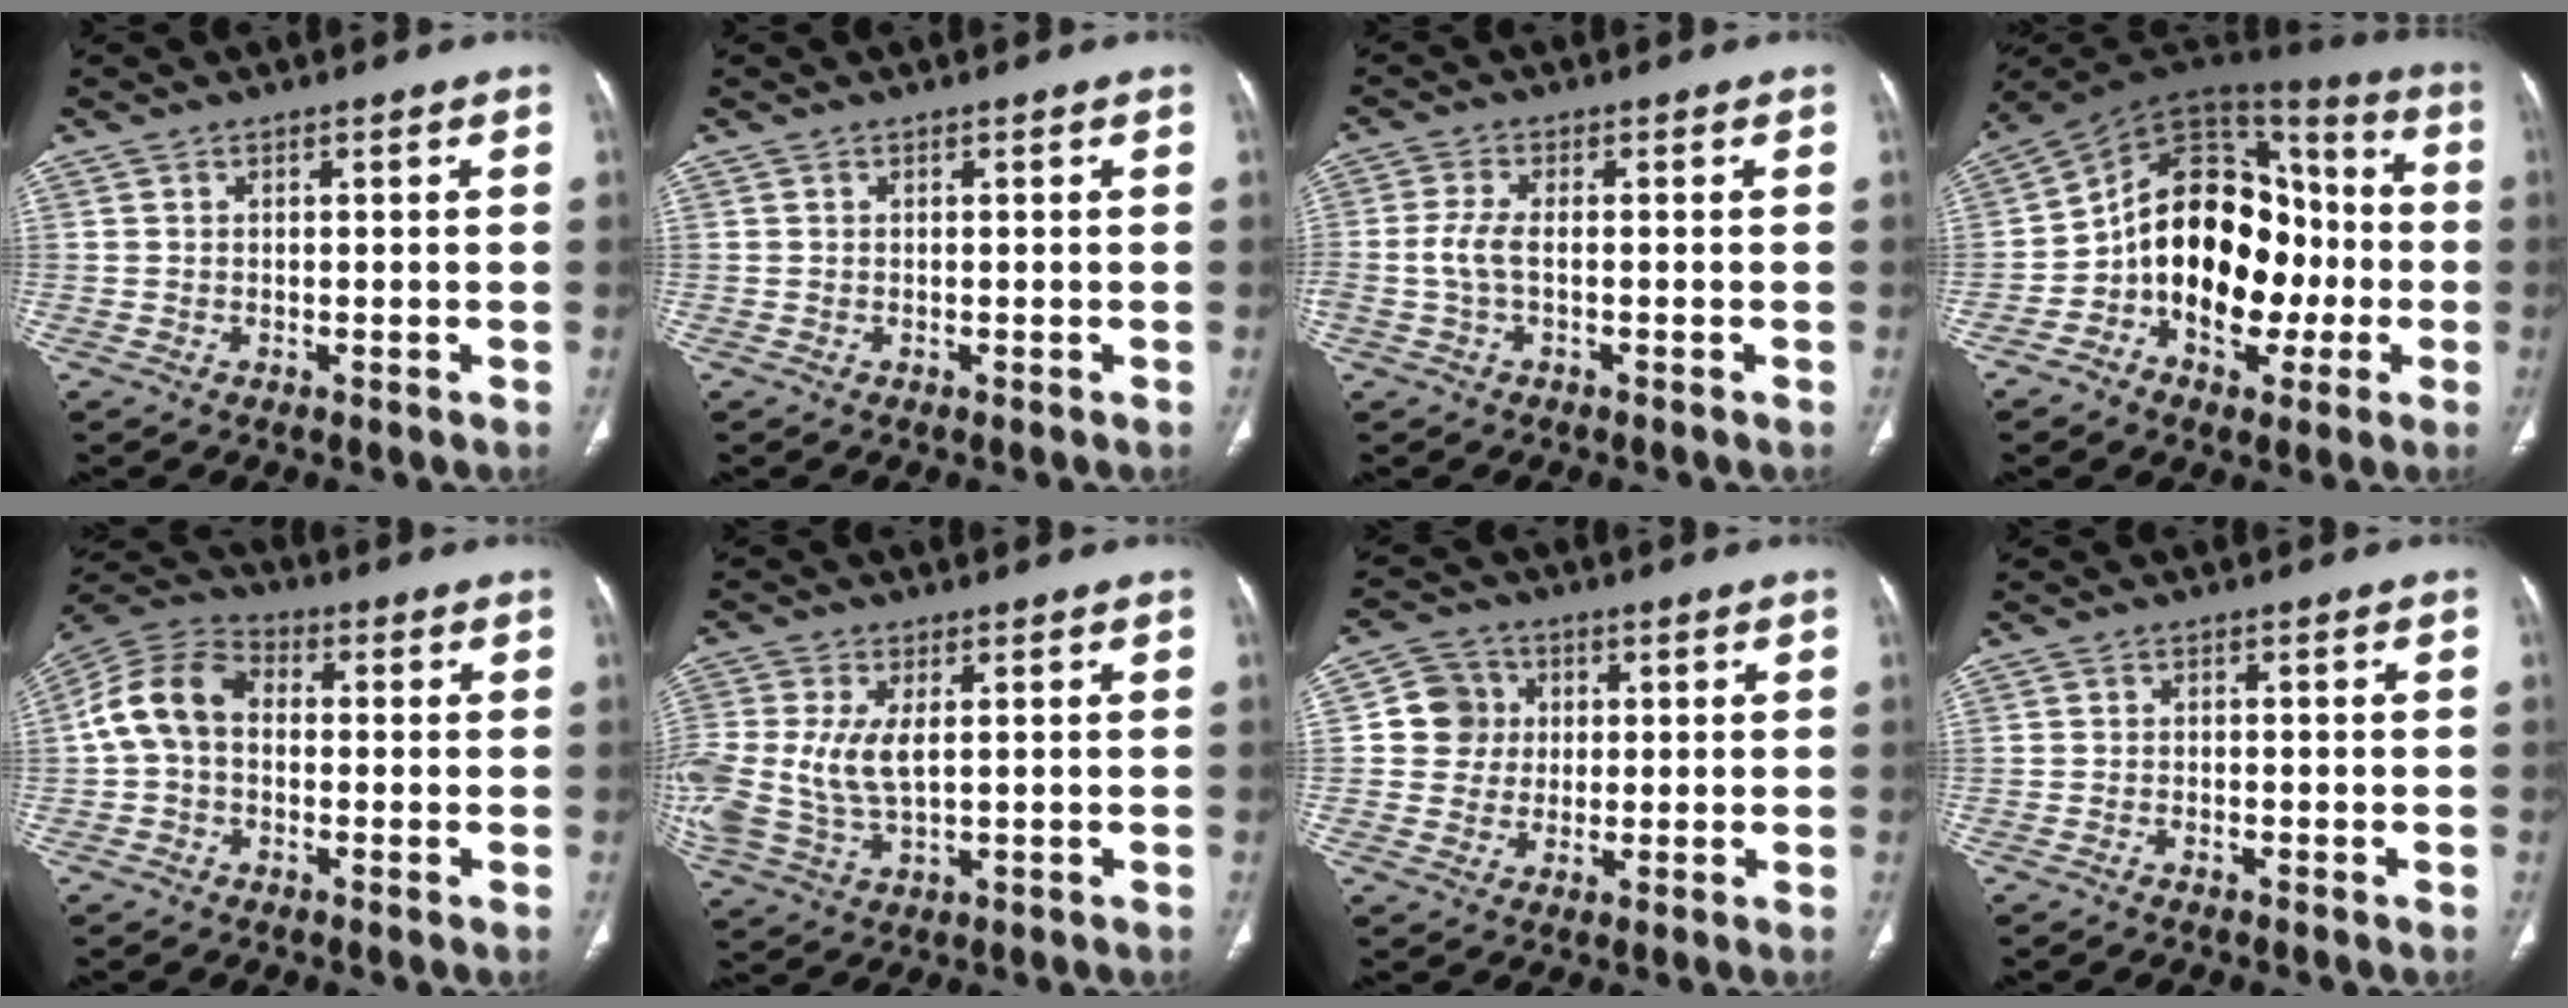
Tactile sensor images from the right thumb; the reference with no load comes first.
{"total": 0.0}
{"total": 3.9, "force": [-0.5, 1.6, 3.5], "torque": [-0.096, 0.002, -0.016]}
{"total": 21.2, "force": [-3.9, 14.1, 15.3], "torque": [-0.202, 0.057, -0.060]}
{"total": 10.3, "force": [-0.2, 7.5, 7.1], "torque": [-0.131, 0.030, -0.017]}
{"total": 12.2, "force": [1.0, 6.8, 10.1], "torque": [-0.245, -0.008, 0.028]}
{"total": 7.1, "force": [0.9, 6.8, 1.7], "torque": [0.004, 0.006, 0.008]}
{"total": 0.7, "force": [-0.6, 0.3, 0.3], "torque": [-0.010, 0.007, -0.011]}